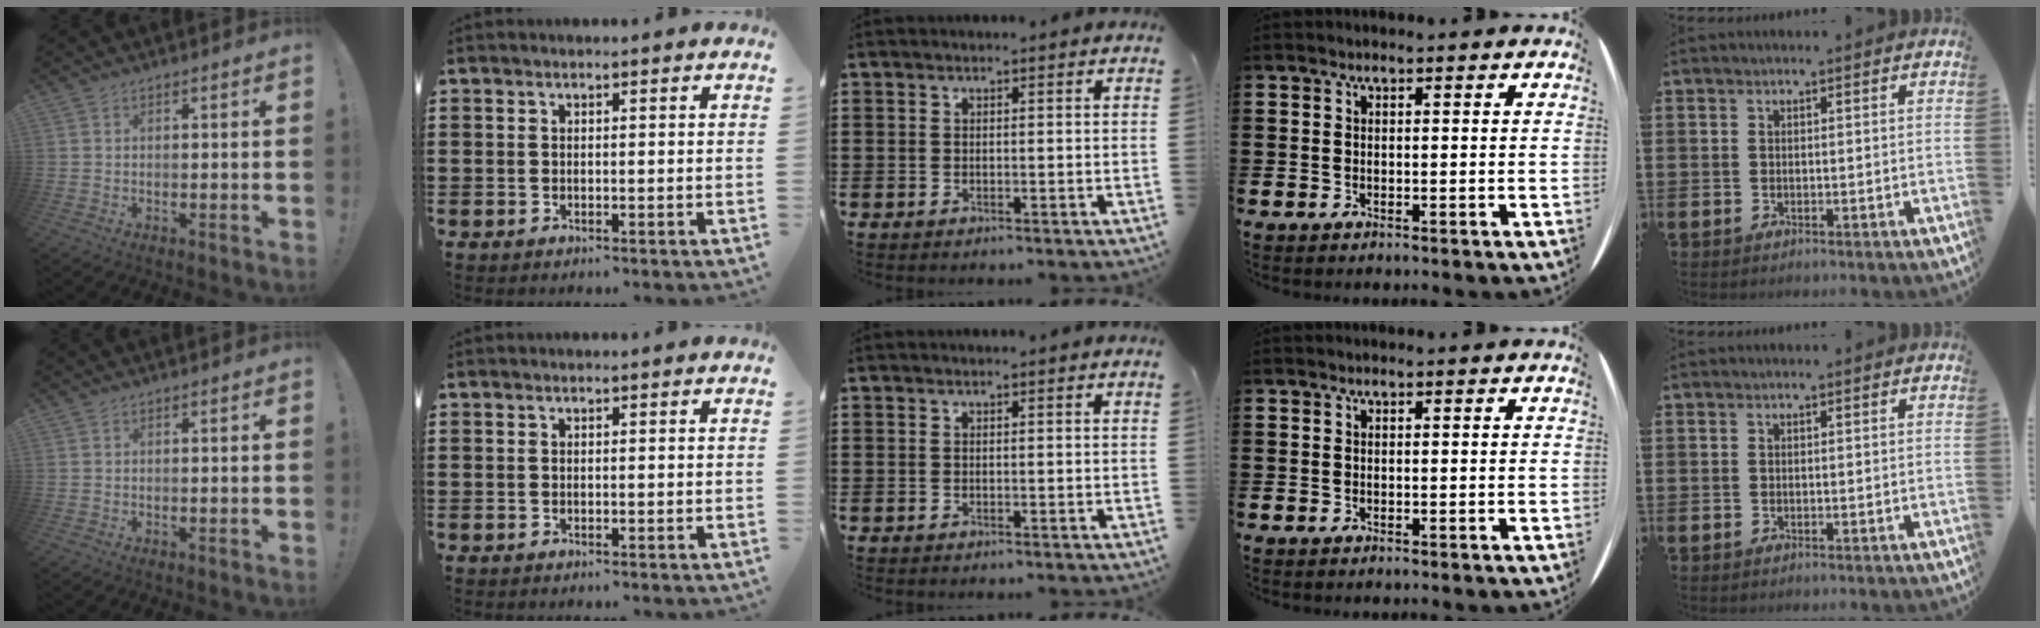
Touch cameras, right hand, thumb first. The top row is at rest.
{}